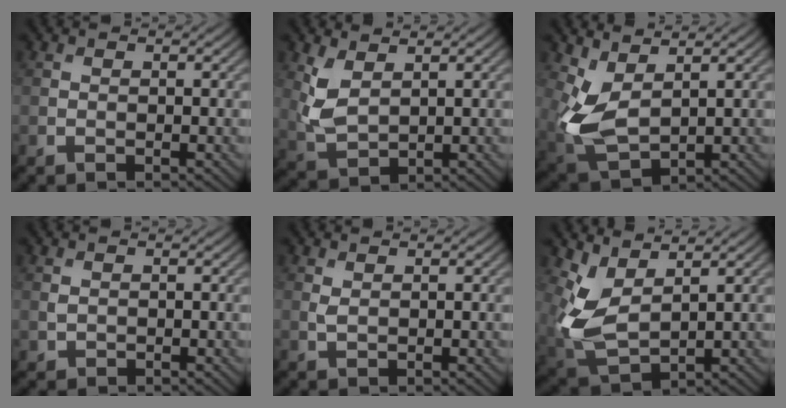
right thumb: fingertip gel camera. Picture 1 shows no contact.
{"total": 5.0, "force": [2.2, 2.7, 3.7], "torque": [-0.099, -0.005, 0.052]}
{"total": 6.6, "force": [2.1, 3.6, 5.1], "torque": [-0.134, -0.012, 0.044]}
{"total": 0.9, "force": [0.2, 0.8, 0.5], "torque": [-0.013, -0.003, 0.009]}
{"total": 1.0, "force": [0.5, 0.4, 0.7], "torque": [-0.023, -0.002, 0.013]}
{"total": 6.6, "force": [2.7, 3.5, 4.9], "torque": [-0.128, -0.015, 0.060]}